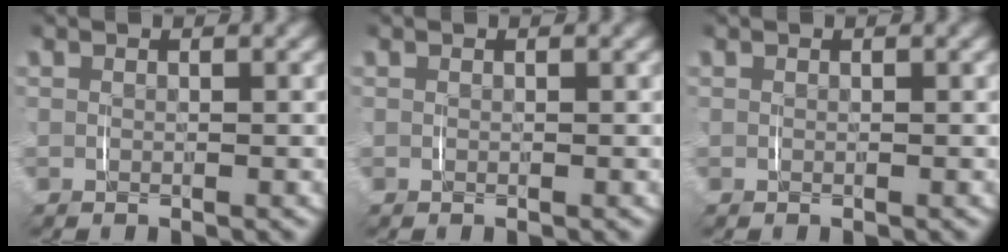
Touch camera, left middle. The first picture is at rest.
{"total": 0.0}
{"total": 0.0}